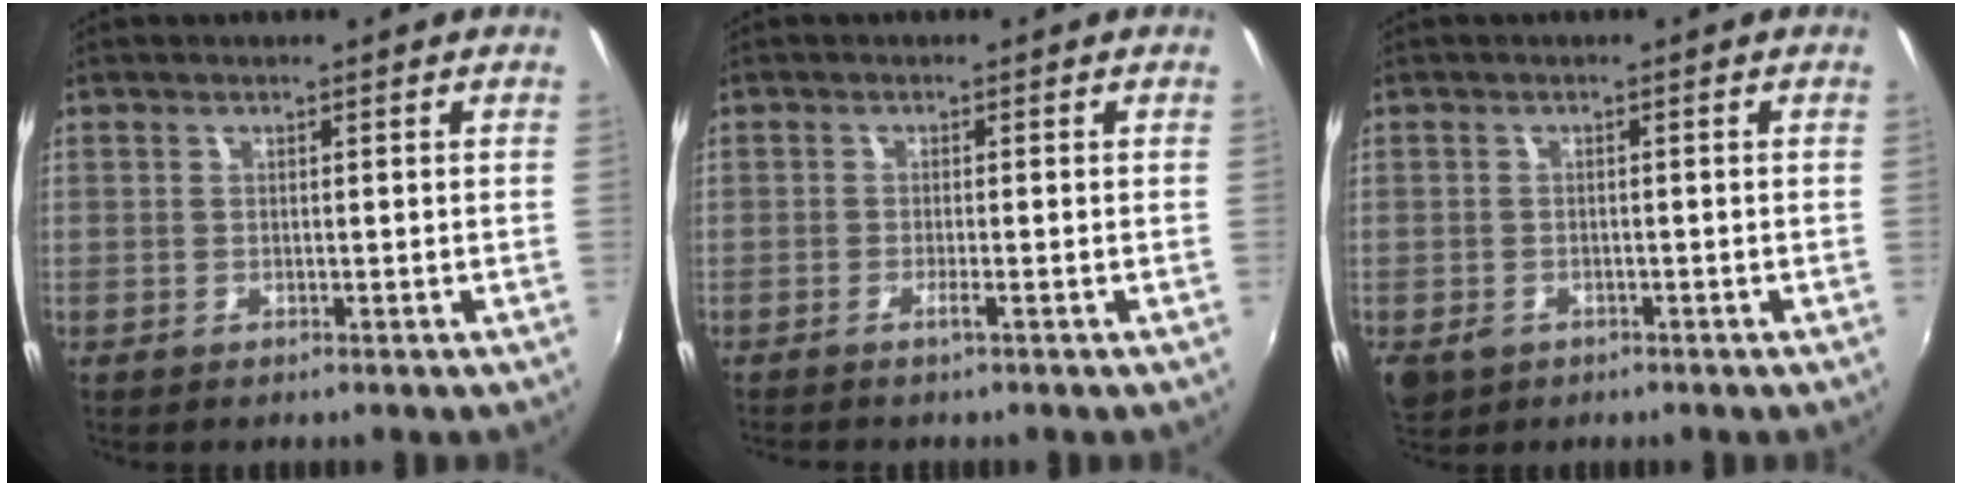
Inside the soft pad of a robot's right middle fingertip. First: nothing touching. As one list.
[{"total": 1.2, "force": [-0.8, -0.5, 0.8], "torque": [-0.019, 0.003, -0.017]}, {"total": 4.5, "force": [-2.2, 3.2, 2.2], "torque": [-0.051, -0.013, -0.035]}]